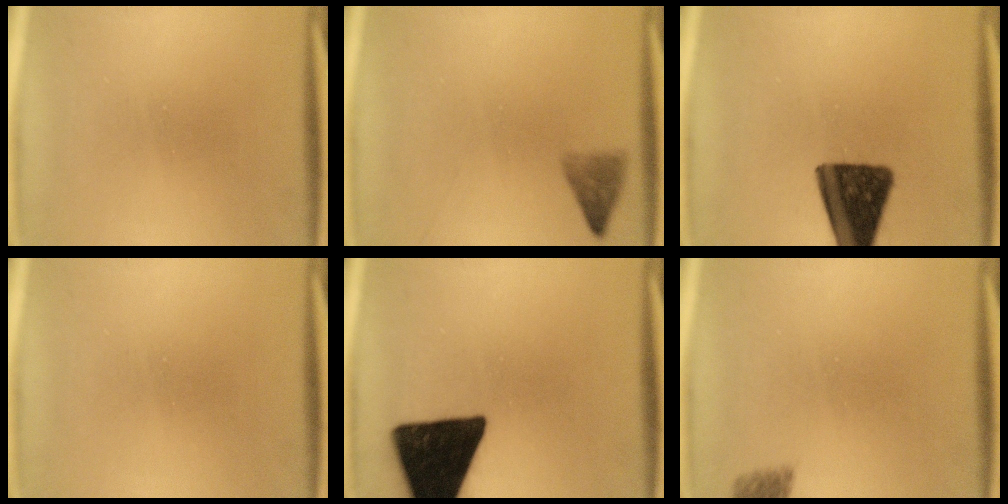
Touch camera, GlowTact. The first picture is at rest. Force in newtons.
{"total": 2.0}
{"total": 15.1}
{"total": 0.0}
{"total": 18.0}
{"total": 2.7}